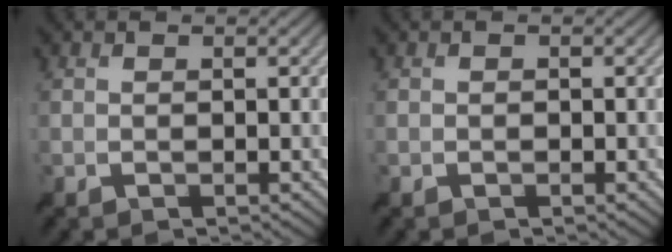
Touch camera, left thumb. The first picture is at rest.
{"total": 0.0}